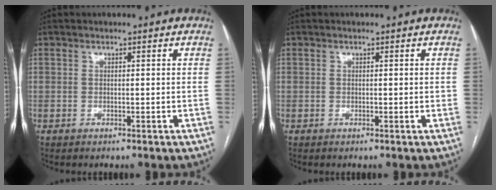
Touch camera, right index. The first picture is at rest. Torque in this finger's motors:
{"motor_torque": [-0.20, 0.21, -0.01, 0.00]}